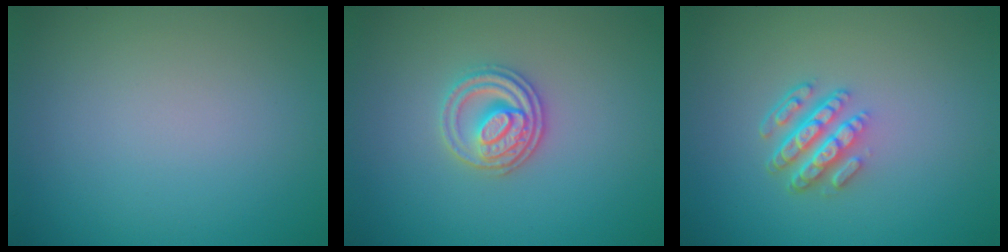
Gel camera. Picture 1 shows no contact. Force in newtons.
{"total": 3.0, "press": 2.8, "slide": 1.2}
{"total": 4.3, "press": 3.1, "slide": 3.0}